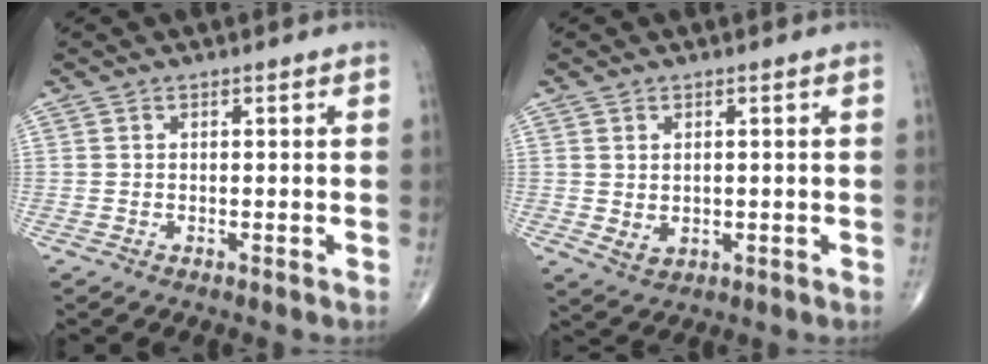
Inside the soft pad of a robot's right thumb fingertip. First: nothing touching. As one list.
[{"total": 3.5, "force": [0.1, 2.5, 2.4], "torque": [-0.036, -0.005, 0.012]}]